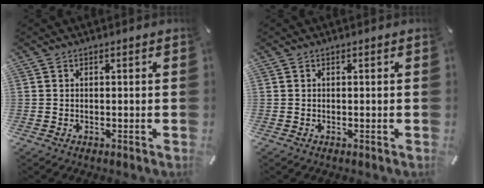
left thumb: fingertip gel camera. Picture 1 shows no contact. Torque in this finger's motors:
{"motor_torque": [0.00, 0.00, 0.00, 0.00, 0.00]}